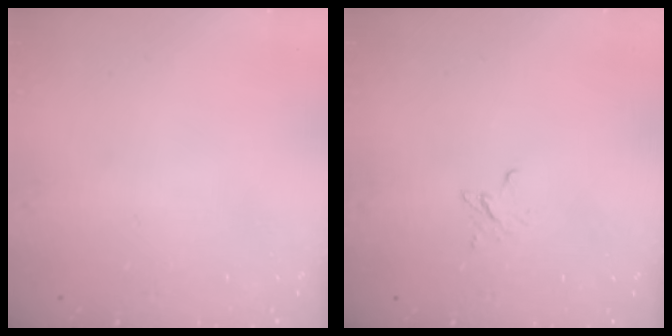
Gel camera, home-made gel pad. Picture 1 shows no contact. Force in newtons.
{"total": 2.4, "press": 2.4, "slide": 0.2}